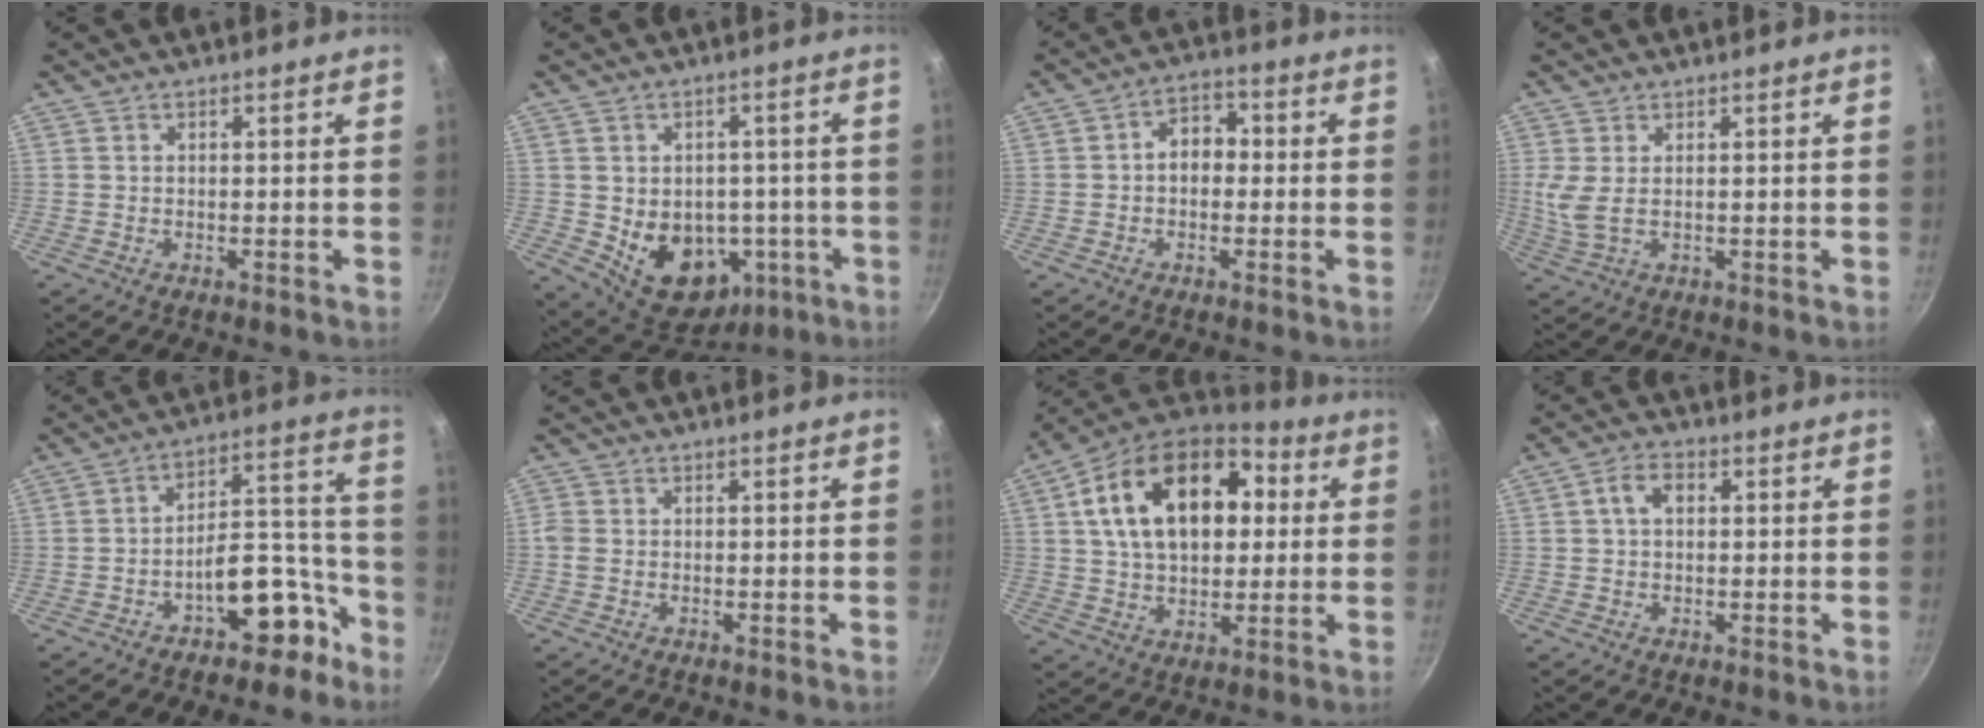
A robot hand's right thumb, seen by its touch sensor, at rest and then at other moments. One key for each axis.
{"total": 15.0, "fx": -2.9, "fy": 11.6, "fz": 9.0, "tx": -0.097, "ty": 0.007, "tz": -0.014}
{"total": 5.8, "fx": -0.1, "fy": 4.3, "fz": 3.8, "tx": -0.021, "ty": 0.020, "tz": -0.012}
{"total": 4.5, "fx": 0.9, "fy": 2.0, "fz": 3.9, "tx": -0.086, "ty": -0.004, "tz": 0.025}
{"total": 12.6, "fx": -7.3, "fy": 6.4, "fz": 8.1, "tx": -0.058, "ty": 0.100, "tz": -0.097}
{"total": 1.7, "fx": -0.4, "fy": 1.3, "fz": 0.9, "tx": -0.021, "ty": 0.003, "tz": -0.011}
{"total": 22.9, "fx": 5.2, "fy": 15.0, "fz": 16.5, "tx": -0.254, "ty": 0.022, "tz": 0.074}
{"total": 4.5, "fx": 0.8, "fy": 3.1, "fz": 3.2, "tx": -0.049, "ty": 0.011, "tz": 0.008}